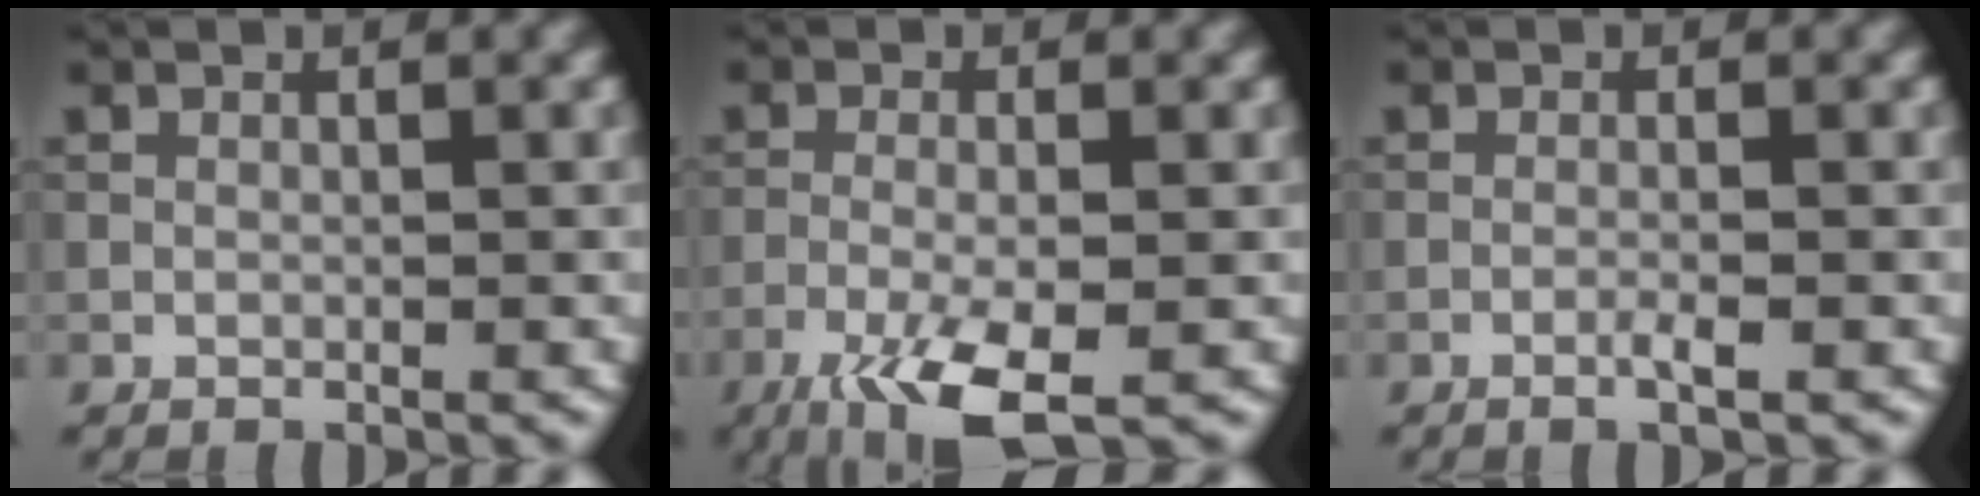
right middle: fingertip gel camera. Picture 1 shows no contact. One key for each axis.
{"total": 7.0, "fx": -3.9, "fy": 1.8, "fz": 5.4, "tx": -0.113, "ty": -0.013, "tz": -0.076}
{"total": 1.4, "fx": -0.6, "fy": 0.2, "fz": 1.3, "tx": -0.020, "ty": 0.001, "tz": -0.016}